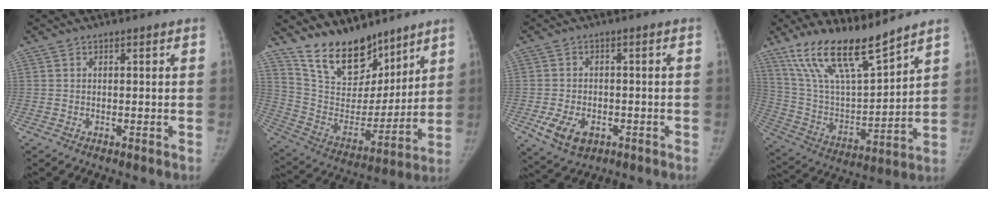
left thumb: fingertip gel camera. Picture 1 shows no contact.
{"total": 17.8, "force": [14.0, 8.3, 7.1], "torque": [-0.078, -0.087, 0.257]}
{"total": 7.2, "force": [-2.7, 4.8, 4.6], "torque": [-0.079, 0.001, -0.038]}
{"total": 18.3, "force": [14.1, 4.3, 10.8], "torque": [-0.175, -0.068, 0.273]}